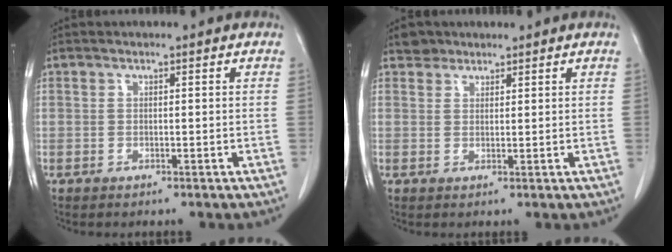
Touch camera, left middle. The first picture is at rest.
{"total": 2.0, "force": [1.5, 1.2, -0.1], "torque": [0.005, 0.007, 0.023]}